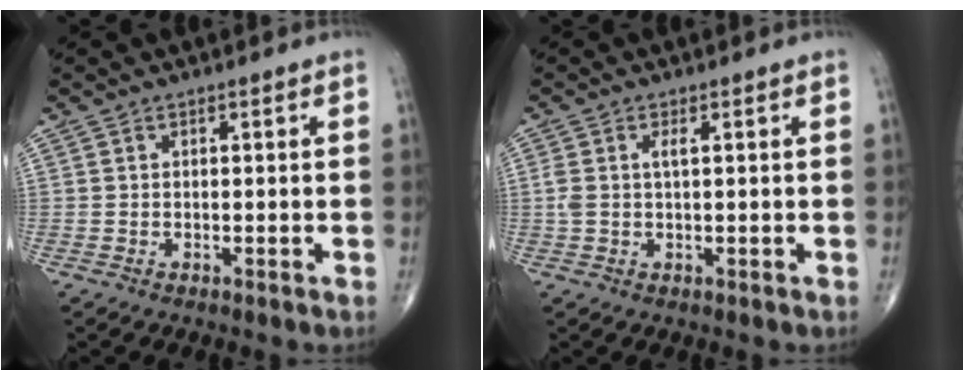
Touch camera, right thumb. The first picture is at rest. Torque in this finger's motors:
{"motor_torque": [-0.03, 0.12, 0.41, 0.07, 0.00]}